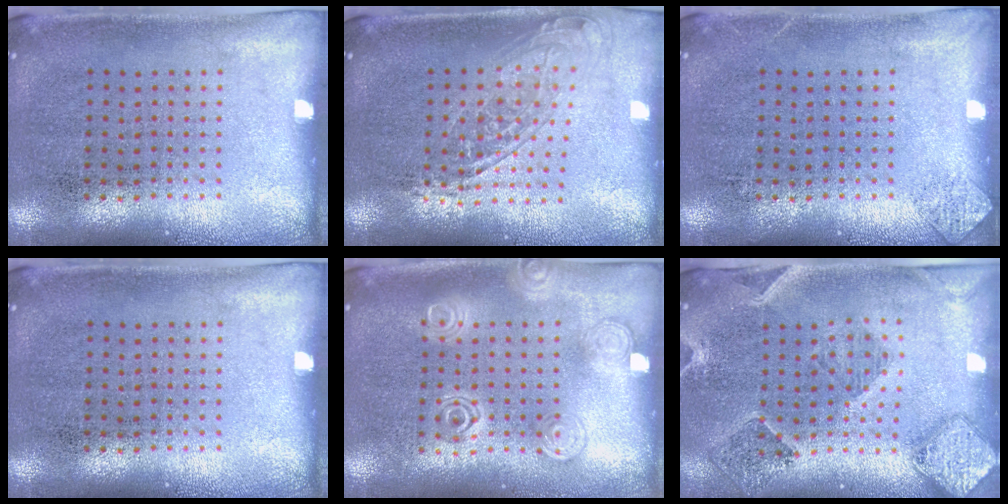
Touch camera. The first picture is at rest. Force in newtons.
{"total": 1.7, "press": 1.4, "slide": 1.0}
{"total": 0.8, "press": 0.8, "slide": 0.1}
{"total": 0.0}
{"total": 1.3, "press": 1.3, "slide": 0.1}
{"total": 1.6, "press": 1.6, "slide": 0.3}